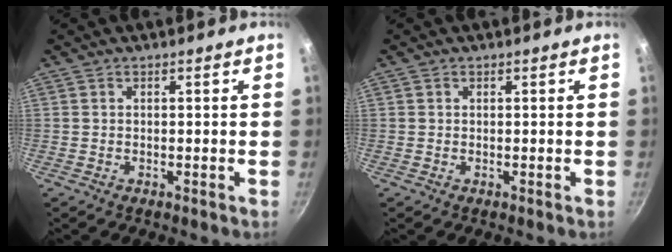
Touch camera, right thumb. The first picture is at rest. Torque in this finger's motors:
{"motor_torque": [0.34, 0.13, 0.34, 0.42, -0.10]}